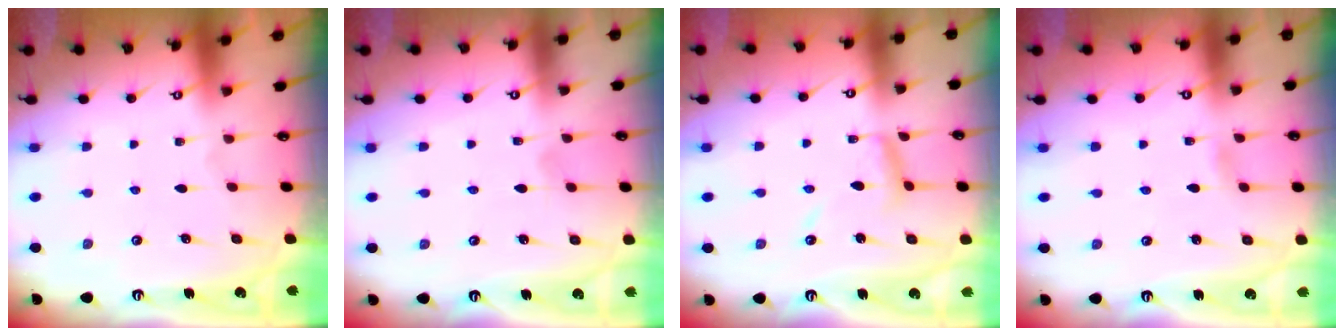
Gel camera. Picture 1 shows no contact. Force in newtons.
{"total": 2.5, "press": 2.5, "slide": 0.4}
{"total": 9.0, "press": 8.9, "slide": 0.7}
{"total": 1.7, "press": 1.7, "slide": 0.2}